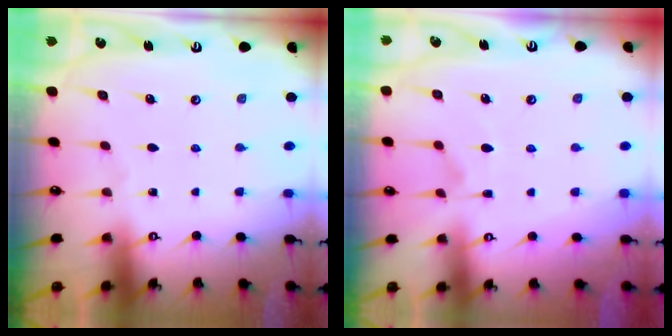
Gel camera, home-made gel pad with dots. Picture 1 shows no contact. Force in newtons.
{"total": 5.1, "press": 4.9, "slide": 1.3}